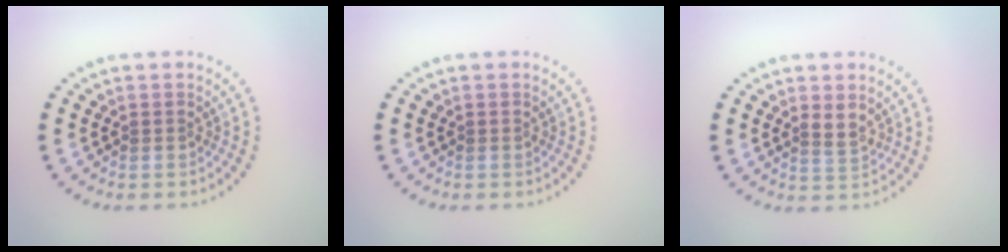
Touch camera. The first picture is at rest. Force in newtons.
{"total": 0.0}
{"total": 1.3, "press": 1.2, "slide": 0.6}